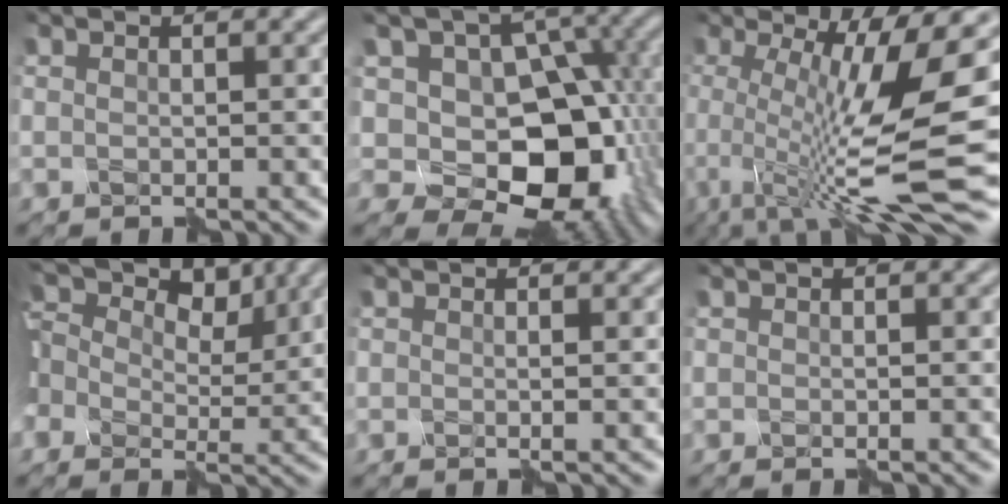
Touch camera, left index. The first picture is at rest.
{"total": 11.2, "force": [-1.6, 8.0, 7.8], "torque": [-0.093, -0.009, -0.031]}
{"total": 14.0, "force": [-1.8, 2.9, 13.6], "torque": [-0.202, 0.003, -0.032]}
{"total": 13.0, "force": [4.6, 8.6, 8.6], "torque": [-0.175, 0.033, 0.053]}
{"total": 0.6, "force": [0.1, 0.2, 0.5], "torque": [-0.003, 0.002, -0.010]}
{"total": 0.0}